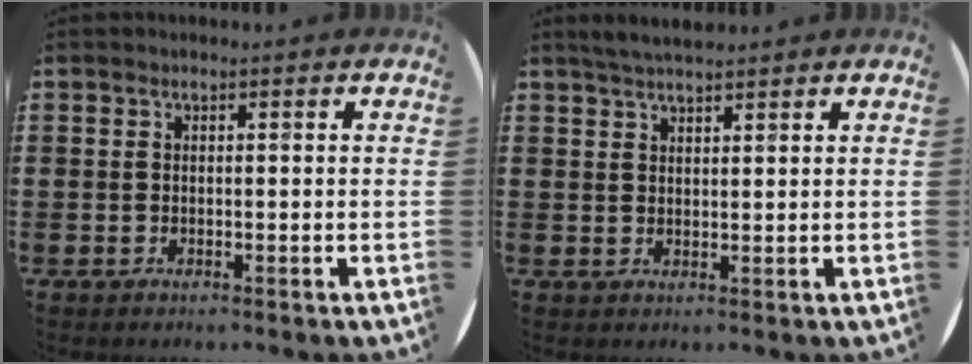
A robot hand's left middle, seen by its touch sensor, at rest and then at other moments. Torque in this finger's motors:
{"motor_torque": [0.38, -0.33, 0.02, 0.01]}